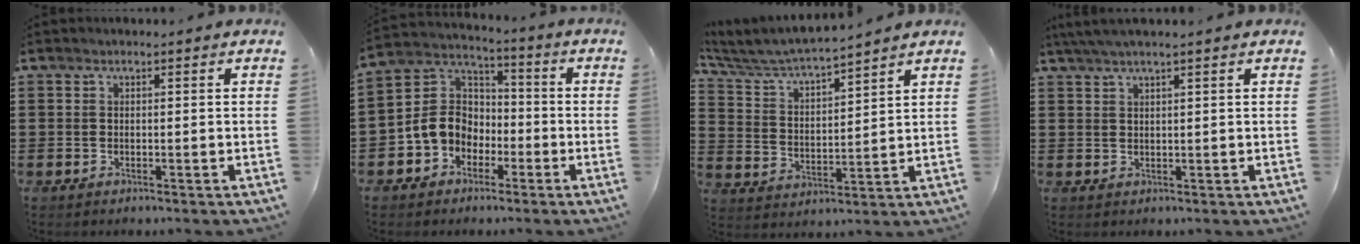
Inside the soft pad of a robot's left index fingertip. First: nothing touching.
{"total": 7.9, "force": [-2.6, 6.7, 3.4], "torque": [-0.107, 0.015, -0.059]}
{"total": 5.3, "force": [5.1, 0.0, 1.5], "torque": [-0.055, -0.036, 0.081]}
{"total": 2.4, "force": [1.8, -0.1, 1.6], "torque": [-0.034, 0.002, 0.033]}